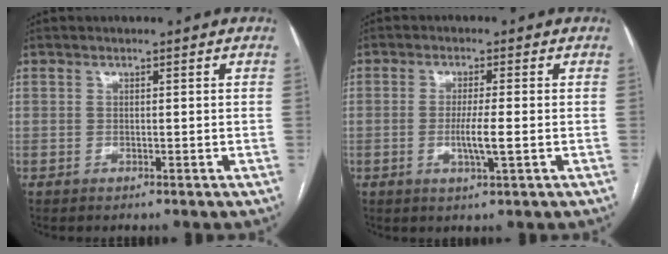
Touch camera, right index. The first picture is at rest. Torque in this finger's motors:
{"motor_torque": [0.94, 0.15, 0.42, 0.07]}